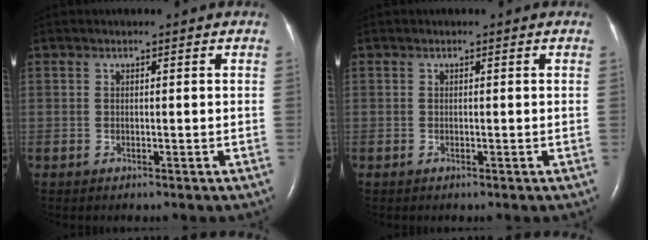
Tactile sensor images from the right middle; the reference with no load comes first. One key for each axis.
{"total": 0.0}